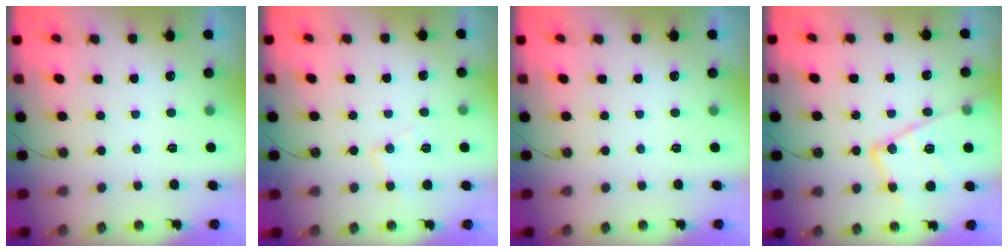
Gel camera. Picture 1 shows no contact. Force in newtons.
{"total": 7.2, "press": 7.2, "slide": 0.5}
{"total": 0.0}
{"total": 18.5, "press": 18.4, "slide": 1.3}